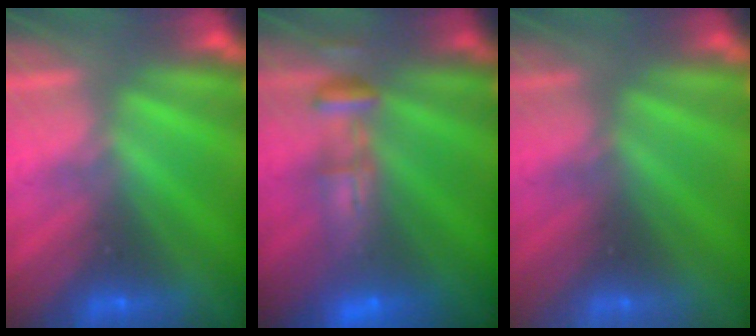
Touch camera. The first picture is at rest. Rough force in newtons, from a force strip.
{"total": 9.6}
{"total": 3.0}